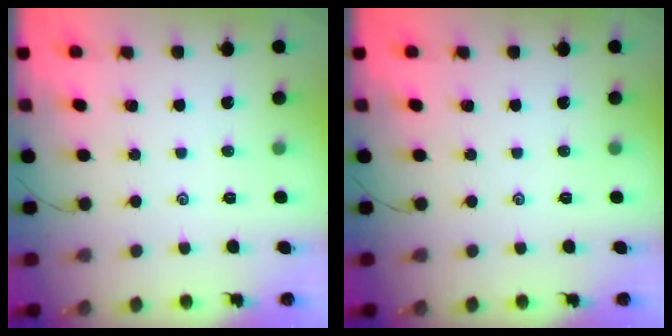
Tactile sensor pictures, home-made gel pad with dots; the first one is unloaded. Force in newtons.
{"total": 0.0}